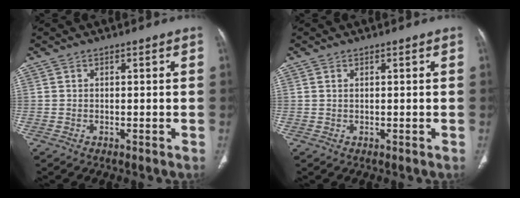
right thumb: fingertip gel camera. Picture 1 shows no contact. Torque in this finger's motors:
{"motor_torque": [0.03, -0.32, -0.07, 0.48, -0.03]}